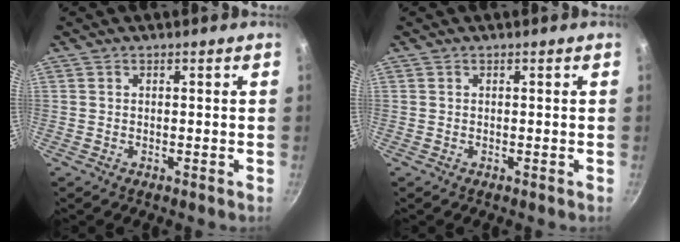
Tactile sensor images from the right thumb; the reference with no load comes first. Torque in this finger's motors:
{"motor_torque": [-0.46, 0.46, 0.02, 0.02, 0.01]}